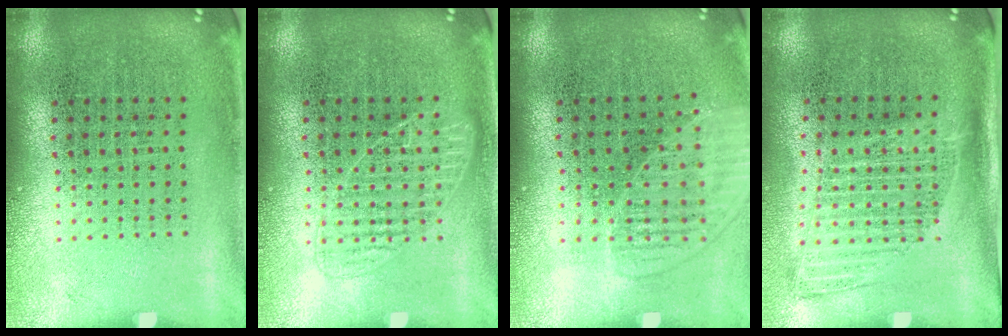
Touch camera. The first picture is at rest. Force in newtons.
{"total": 1.8, "press": 1.8, "slide": 0.3}
{"total": 1.4, "press": 1.4, "slide": 0.2}
{"total": 1.3, "press": 1.1, "slide": 0.7}